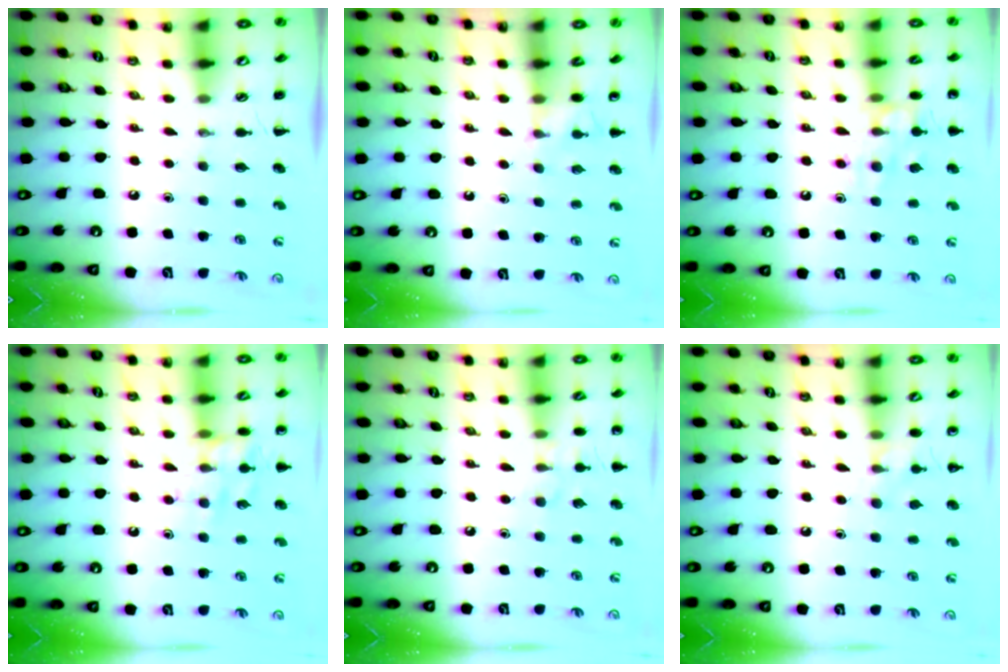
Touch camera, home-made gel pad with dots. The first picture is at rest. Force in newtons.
{"total": 4.4, "press": 4.2, "slide": 1.4}
{"total": 11.9, "press": 11.8, "slide": 0.8}
{"total": 11.4, "press": 11.4, "slide": 1.1}
{"total": 6.3, "press": 6.0, "slide": 2.0}
{"total": 6.6, "press": 6.3, "slide": 2.0}